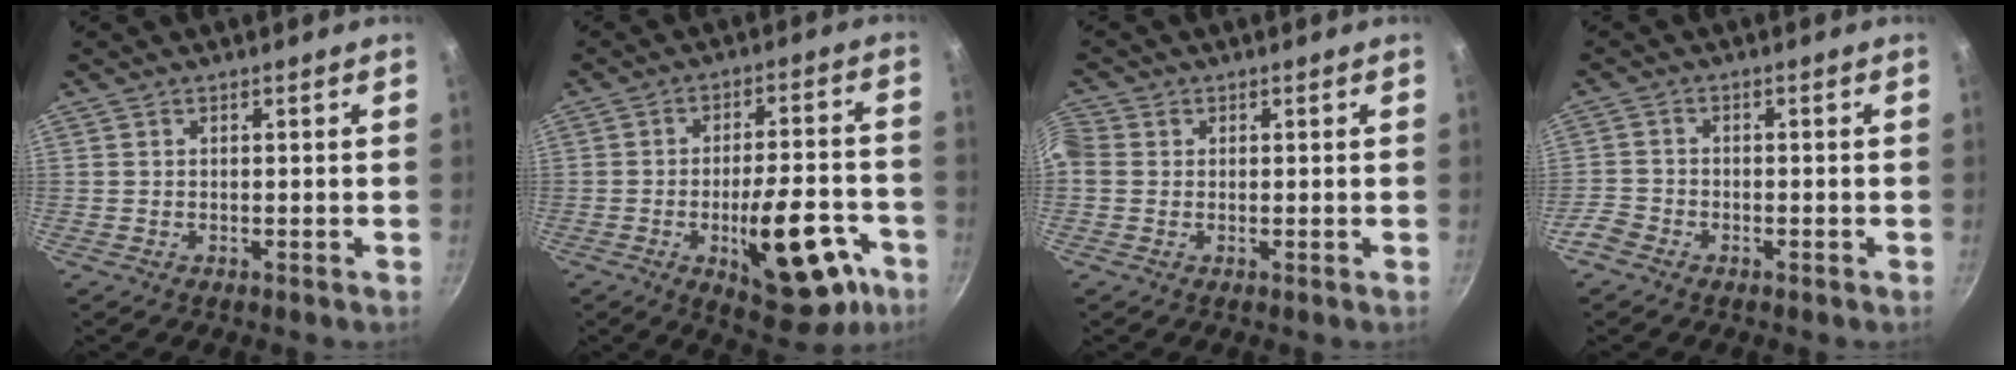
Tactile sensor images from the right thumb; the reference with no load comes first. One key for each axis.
{"total": 17.1, "fx": -5.7, "fy": 6.3, "fz": 14.8, "tx": -0.211, "ty": 0.025, "tz": -0.074}
{"total": 2.8, "fx": 0.2, "fy": 2.5, "fz": 1.3, "tx": -0.026, "ty": 0.006, "tz": -0.006}
{"total": 3.5, "fx": -2.4, "fy": 2.2, "fz": 1.2, "tx": -0.026, "ty": 0.022, "tz": -0.051}